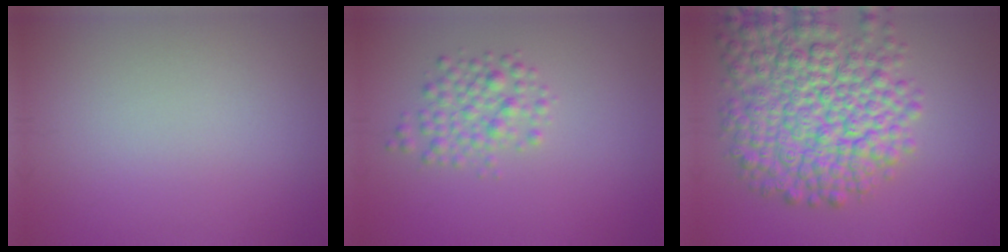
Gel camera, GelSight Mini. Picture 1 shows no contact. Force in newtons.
{"total": 2.7, "press": 2.7, "slide": 0.1}
{"total": 10.3, "press": 10.3, "slide": 0.4}